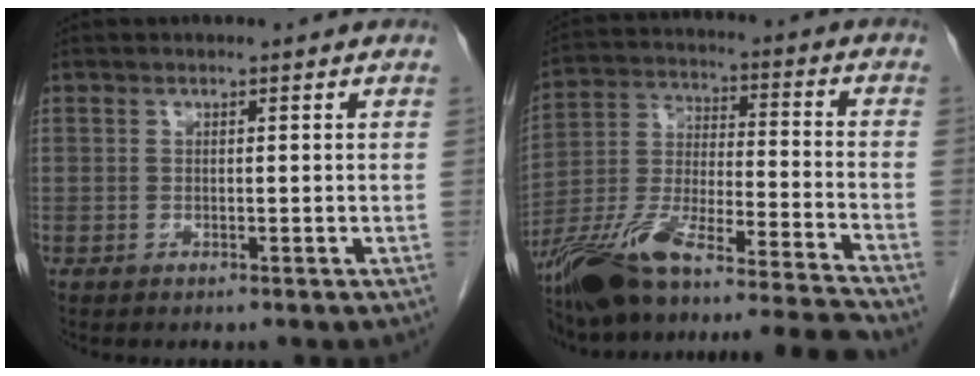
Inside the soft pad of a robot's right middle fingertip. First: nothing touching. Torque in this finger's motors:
{"motor_torque": [1.10, -1.04, 0.58, 0.19]}